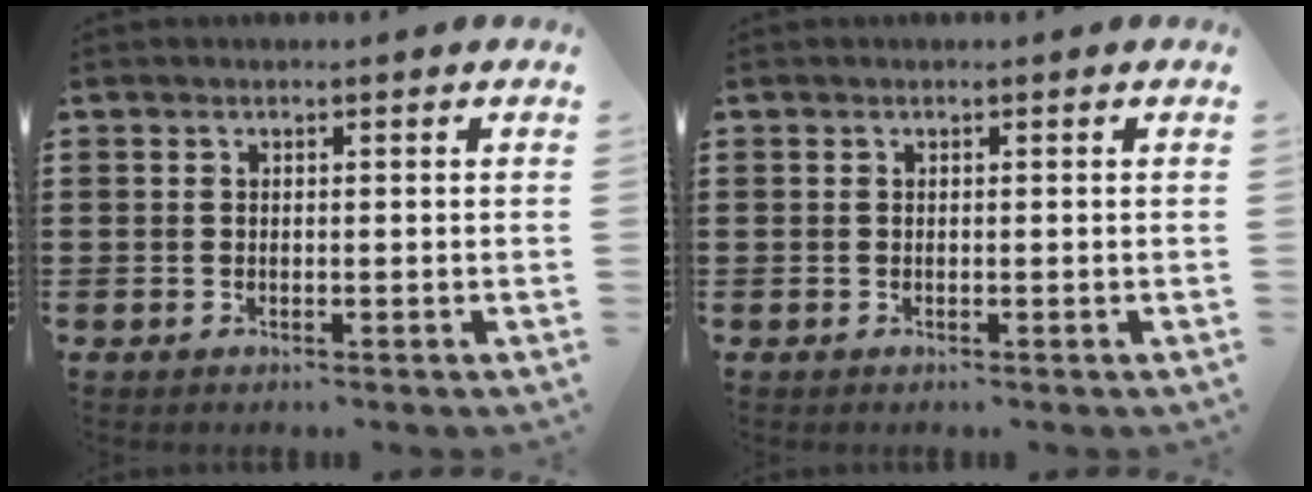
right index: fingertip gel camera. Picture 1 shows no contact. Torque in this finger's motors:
{"motor_torque": [0.00, 0.00, 0.02, 0.00]}